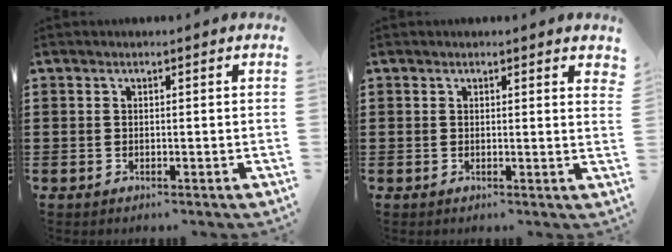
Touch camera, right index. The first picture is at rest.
{"total": 0.8, "force": [0.7, 0.2, 0.4], "torque": [-0.003, 0.000, 0.011]}